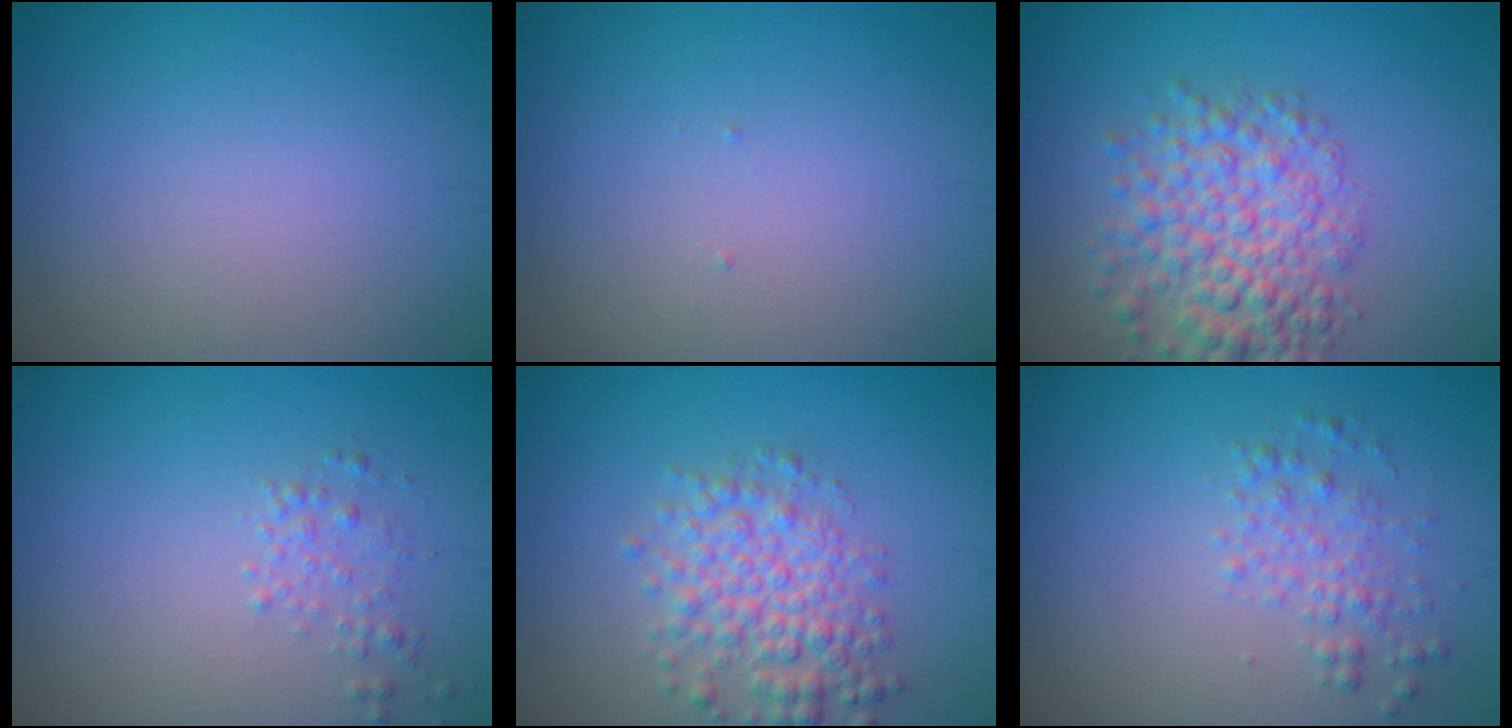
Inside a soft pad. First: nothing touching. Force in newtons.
{"total": 0.0}
{"total": 5.9, "press": 5.9, "slide": 0.1}
{"total": 1.4, "press": 1.4, "slide": 0.0}
{"total": 4.4, "press": 4.4, "slide": 0.1}
{"total": 2.2, "press": 2.2, "slide": 0.1}